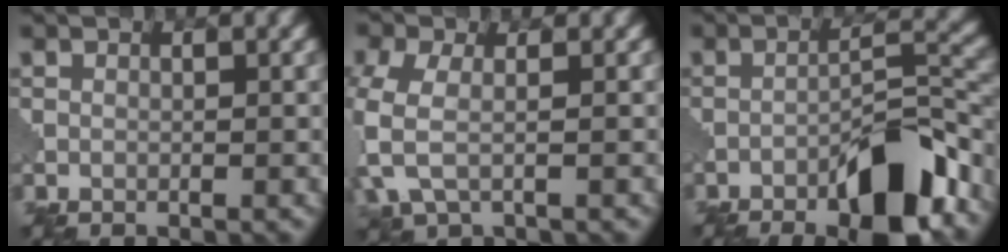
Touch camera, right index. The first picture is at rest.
{"total": 4.8, "force": [-1.1, 2.6, 3.9], "torque": [-0.110, -0.002, -0.031]}
{"total": 10.0, "force": [-6.4, 2.7, 7.3], "torque": [-0.105, 0.013, -0.109]}